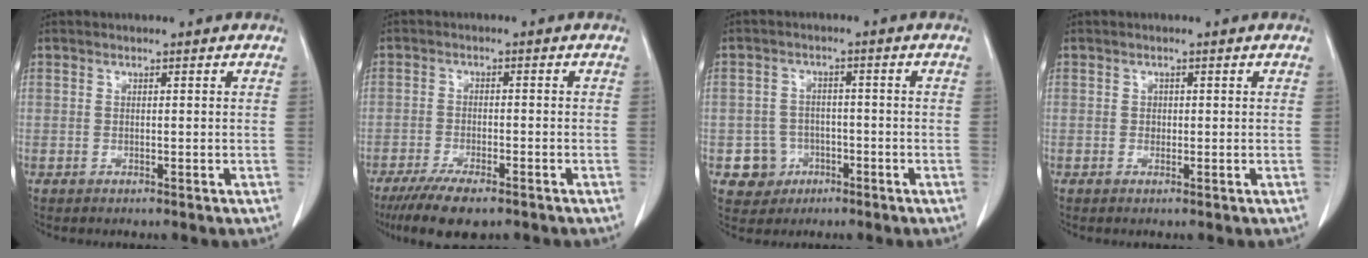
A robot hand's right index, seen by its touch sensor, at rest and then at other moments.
{"total": 8.0, "force": [-5.8, 2.2, 5.0], "torque": [-0.081, -0.014, -0.093]}
{"total": 5.1, "force": [-1.9, 4.7, 0.2], "torque": [0.004, 0.014, -0.027]}
{"total": 0.8, "force": [0.0, 0.8, 0.3], "torque": [0.000, 0.002, 0.001]}